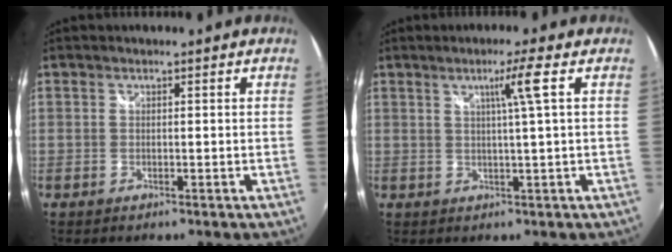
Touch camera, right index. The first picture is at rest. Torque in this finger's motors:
{"motor_torque": [0.55, 0.19, 0.21, 0.06]}